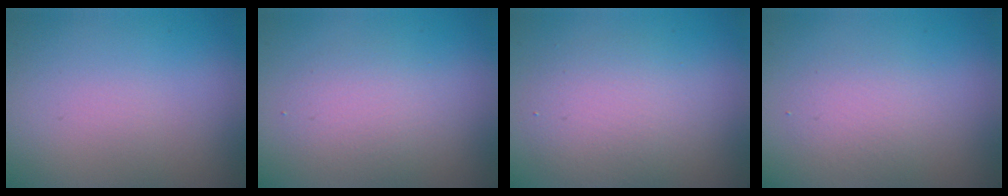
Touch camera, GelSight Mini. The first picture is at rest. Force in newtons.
{"total": 2.6, "press": 2.6, "slide": 0.2}
{"total": 2.5, "press": 2.5, "slide": 0.4}
{"total": 2.2, "press": 2.2, "slide": 0.2}